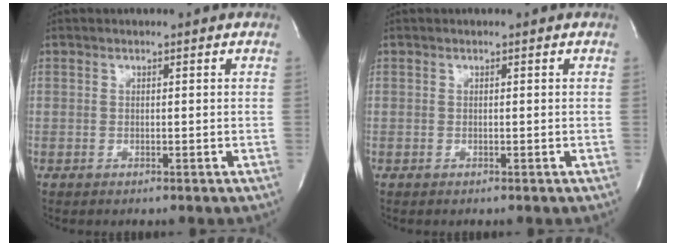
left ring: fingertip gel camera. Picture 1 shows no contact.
{"total": 0.0}